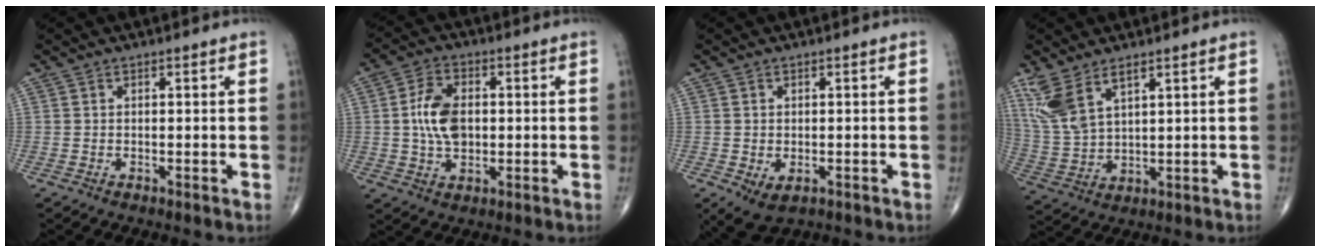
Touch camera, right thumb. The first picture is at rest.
{"total": 9.0, "force": [0.5, 5.6, 7.0], "torque": [-0.122, 0.004, 0.008]}
{"total": 5.1, "force": [-1.7, 3.2, 3.5], "torque": [-0.061, -0.003, -0.016]}
{"total": 9.0, "force": [5.4, 3.6, 6.2], "torque": [-0.137, -0.015, 0.126]}